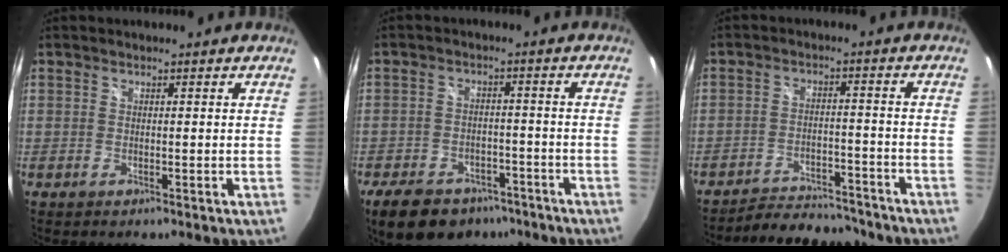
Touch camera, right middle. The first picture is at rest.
{"total": 13.5, "force": [-9.5, 7.6, 5.9], "torque": [-0.141, 0.007, -0.131]}
{"total": 12.6, "force": [-11.6, 3.2, 3.8], "torque": [-0.092, 0.004, -0.162]}